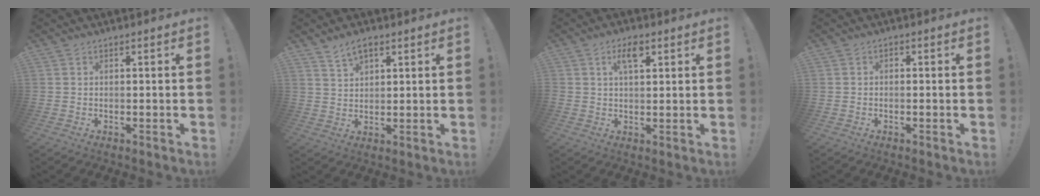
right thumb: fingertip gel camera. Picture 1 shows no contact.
{"total": 5.2, "force": [3.6, 2.7, 2.7], "torque": [-0.044, -0.014, 0.066]}
{"total": 5.4, "force": [2.6, 2.3, 4.1], "torque": [-0.065, 0.000, 0.039]}
{"total": 0.8, "force": [-0.5, 0.6, 0.2], "torque": [-0.009, 0.005, -0.008]}